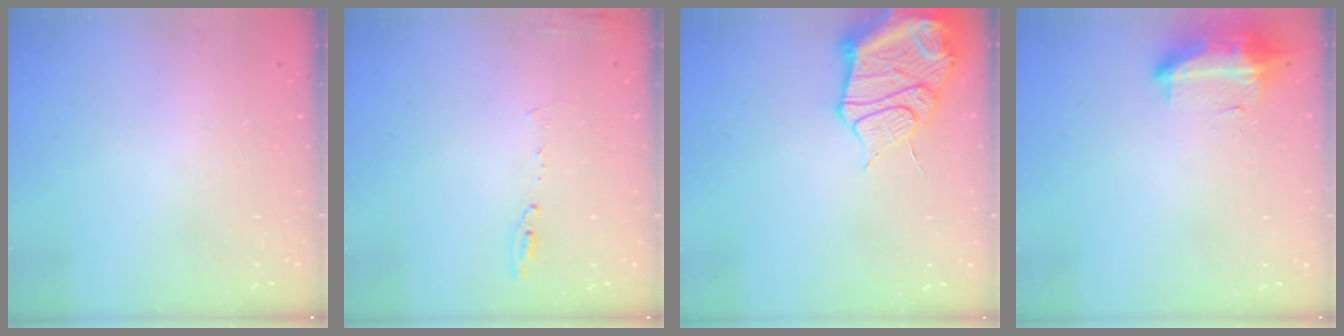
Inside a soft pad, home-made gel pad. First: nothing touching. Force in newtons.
{"total": 8.3, "press": 8.3, "slide": 0.9}
{"total": 17.2, "press": 17.1, "slide": 1.7}
{"total": 19.3, "press": 12.1, "slide": 15.1}